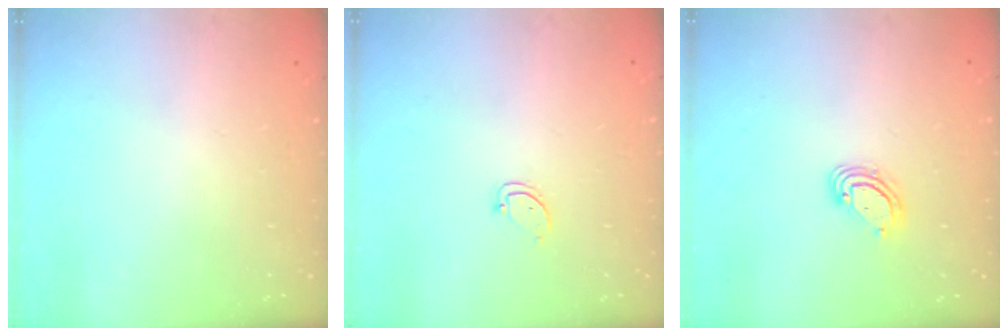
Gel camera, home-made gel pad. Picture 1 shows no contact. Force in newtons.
{"total": 2.5, "press": 2.5, "slide": 0.3}
{"total": 4.1, "press": 4.1, "slide": 0.3}